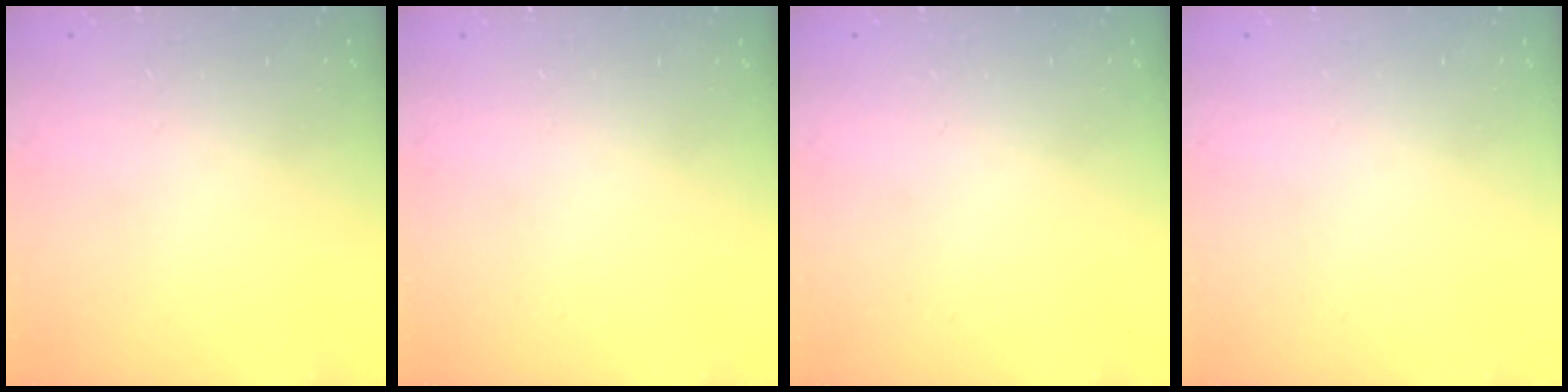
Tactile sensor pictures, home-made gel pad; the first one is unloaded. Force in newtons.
{"total": 0.0}
{"total": 0.0}
{"total": 0.0}